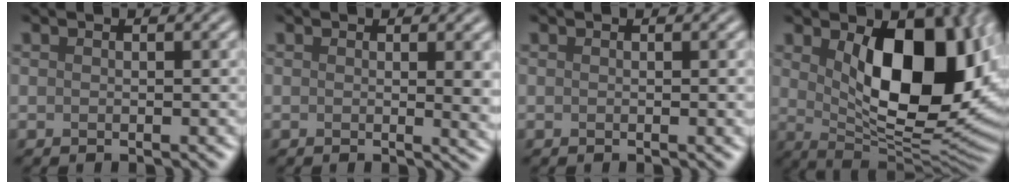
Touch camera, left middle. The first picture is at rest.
{"total": 2.7, "force": [0.5, 0.8, 2.6], "torque": [-0.023, -0.004, 0.006]}
{"total": 0.6, "force": [0.0, 0.1, 0.6], "torque": [-0.005, -0.001, -0.001]}
{"total": 12.9, "force": [2.6, 6.6, 10.7], "torque": [-0.140, -0.016, 0.051]}